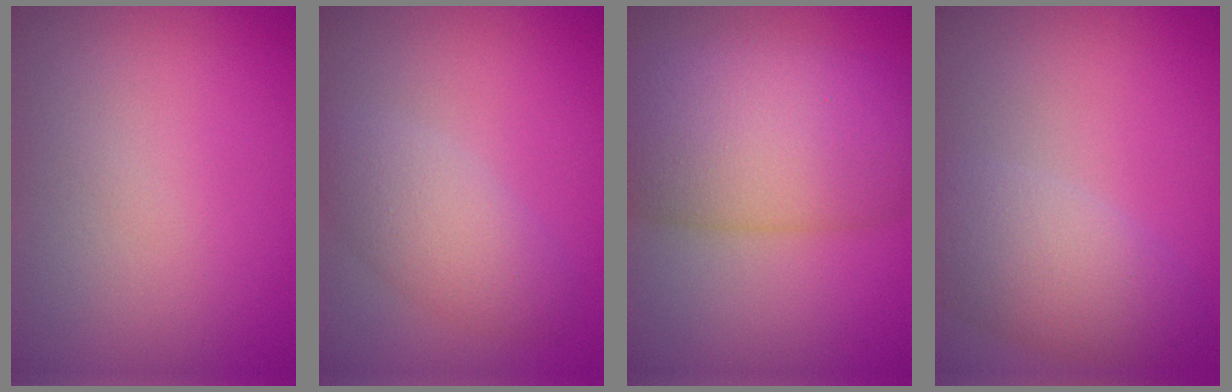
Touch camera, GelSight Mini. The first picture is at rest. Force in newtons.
{"total": 3.6, "press": 3.6, "slide": 0.1}
{"total": 10.6, "press": 10.6, "slide": 0.3}
{"total": 4.8, "press": 4.8, "slide": 0.3}